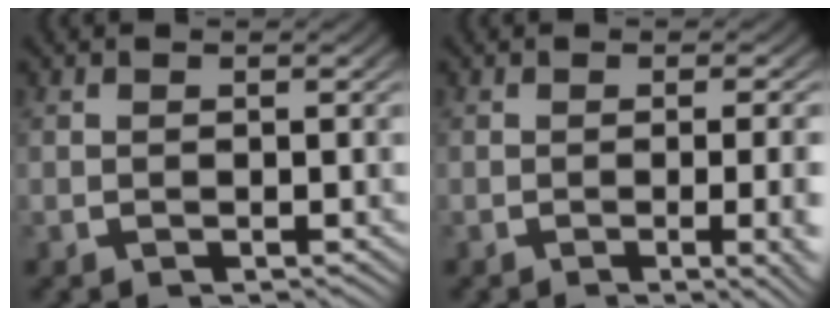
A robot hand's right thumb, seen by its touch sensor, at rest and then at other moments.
{"total": 3.5, "force": [-1.0, 0.6, 3.4], "torque": [-0.044, 0.003, -0.017]}